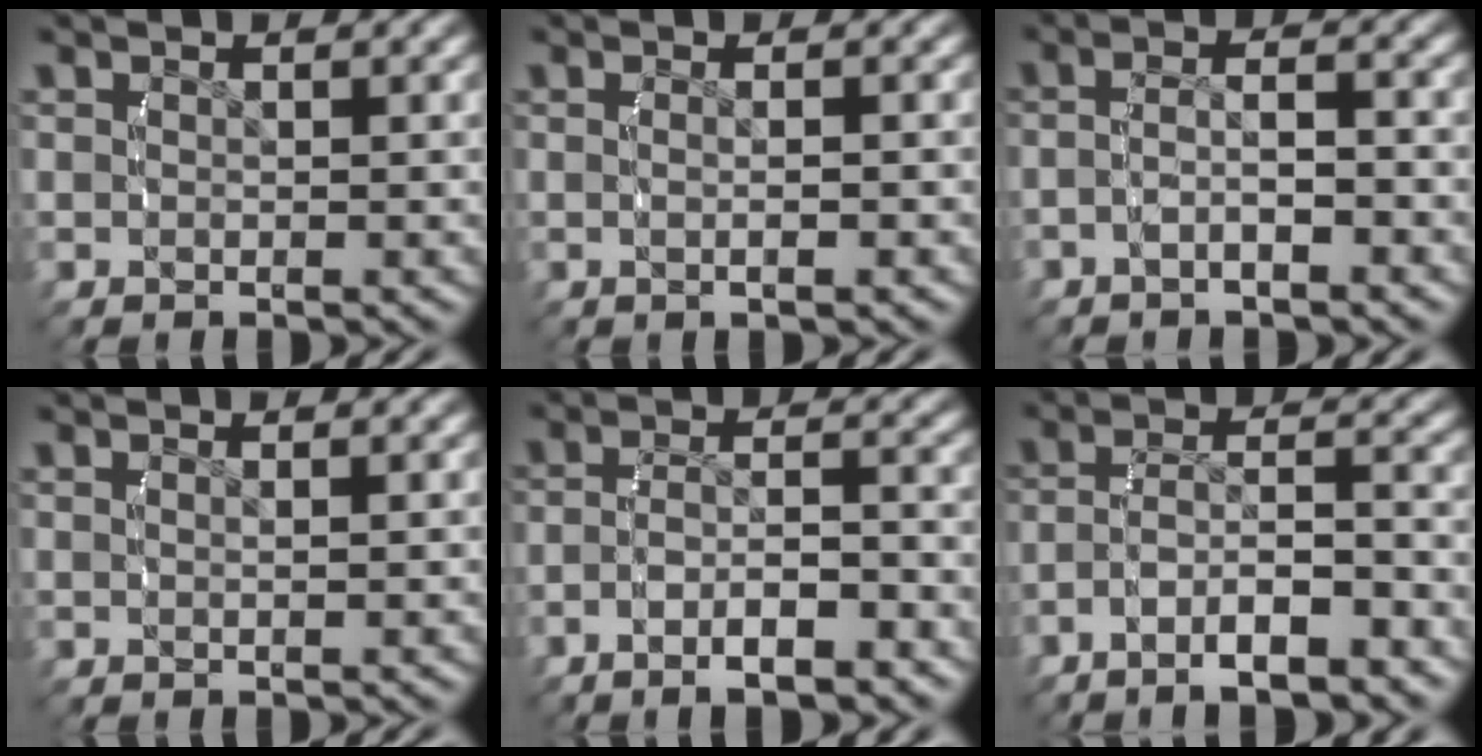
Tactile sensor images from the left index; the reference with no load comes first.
{"total": 1.6, "force": [-0.4, -0.7, 1.4], "torque": [-0.026, 0.002, -0.003]}
{"total": 2.9, "force": [-1.6, 0.4, 2.4], "torque": [-0.043, 0.005, -0.028]}
{"total": 1.1, "force": [0.4, -0.9, 0.4], "torque": [-0.007, -0.001, 0.011]}
{"total": 4.6, "force": [-3.1, 0.9, 3.2], "torque": [-0.054, -0.003, -0.047]}
{"total": 5.4, "force": [-3.8, 1.5, 3.5], "torque": [-0.067, -0.008, -0.057]}